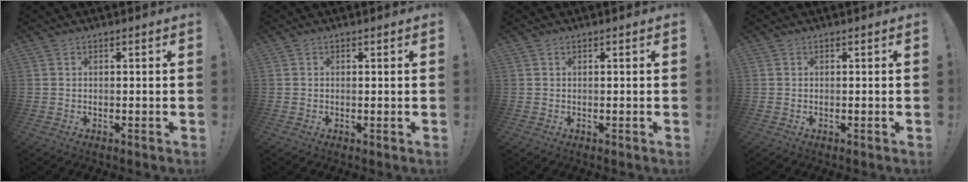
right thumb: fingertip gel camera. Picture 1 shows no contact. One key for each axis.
{"total": 0.5, "fx": 0.2, "fy": -0.1, "fz": 0.4, "tx": 0.003, "ty": -0.005, "tz": 0.002}
{"total": 0.0}
{"total": 0.0}